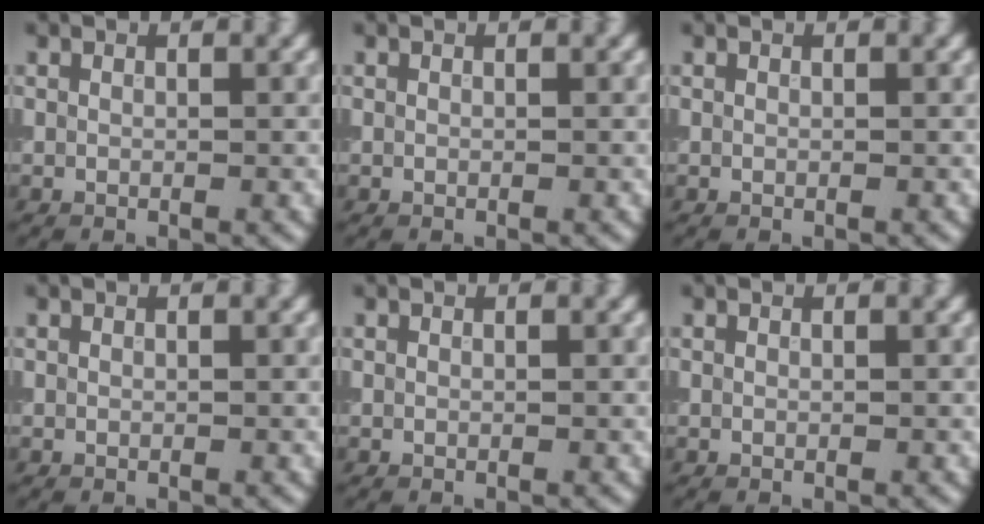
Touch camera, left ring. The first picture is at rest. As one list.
[{"total": 0.0}, {"total": 0.0}, {"total": 0.0}, {"total": 0.0}, {"total": 0.0}]